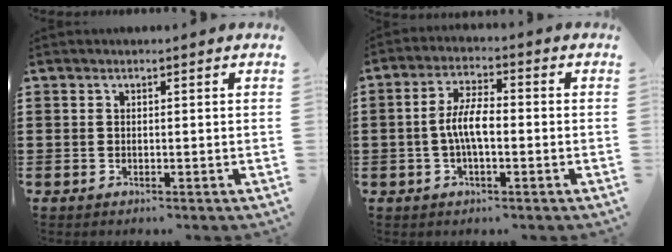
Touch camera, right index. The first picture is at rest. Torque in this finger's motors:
{"motor_torque": [0.38, -0.24, 0.25, 0.14]}